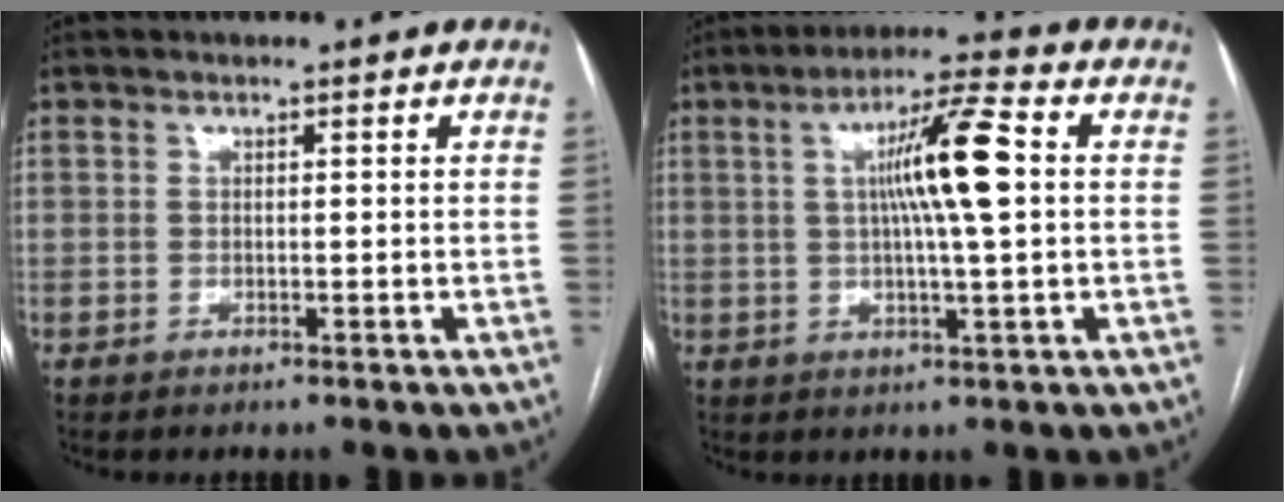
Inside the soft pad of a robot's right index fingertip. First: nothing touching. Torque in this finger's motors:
{"motor_torque": [0.94, 0.25, 0.34, 0.17]}